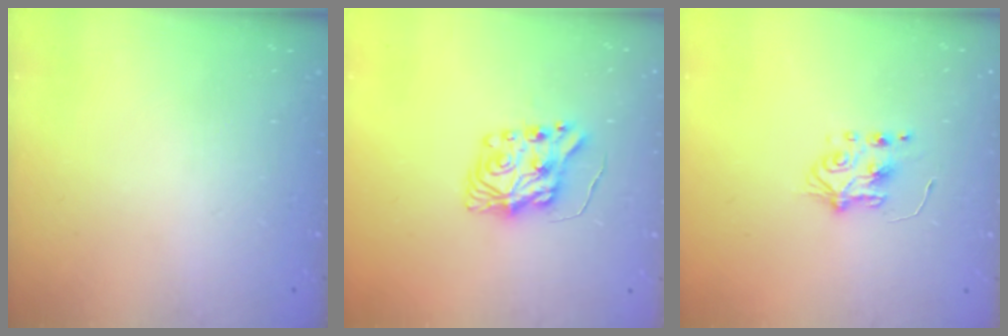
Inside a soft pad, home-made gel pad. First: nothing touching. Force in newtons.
{"total": 8.8, "press": 8.8, "slide": 1.0}
{"total": 5.8, "press": 5.8, "slide": 0.6}